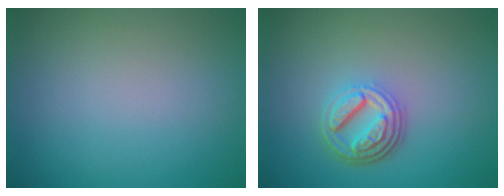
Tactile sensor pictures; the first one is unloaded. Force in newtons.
{"total": 4.6, "press": 3.4, "slide": 3.0}